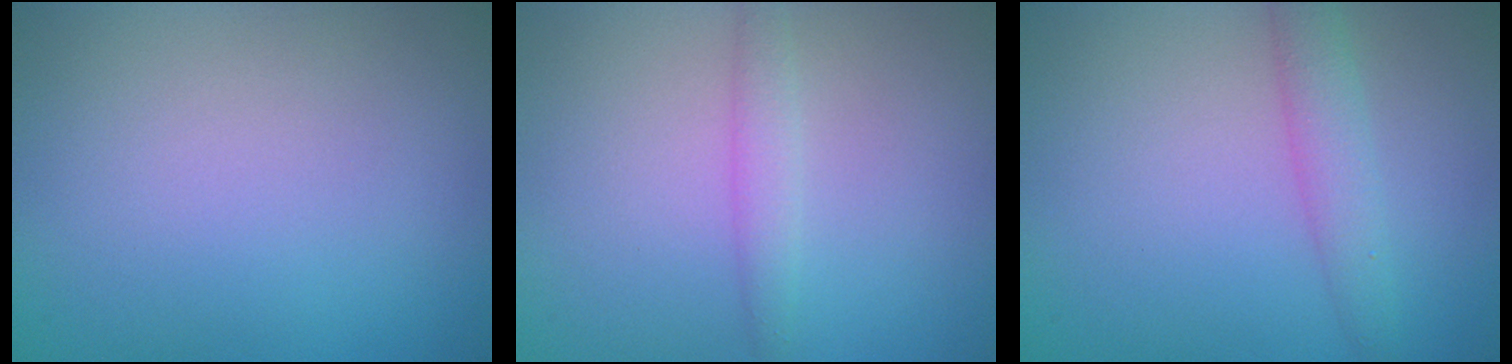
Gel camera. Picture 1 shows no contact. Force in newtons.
{"total": 1.6, "press": 1.6, "slide": 0.0}
{"total": 2.6, "press": 2.6, "slide": 0.1}